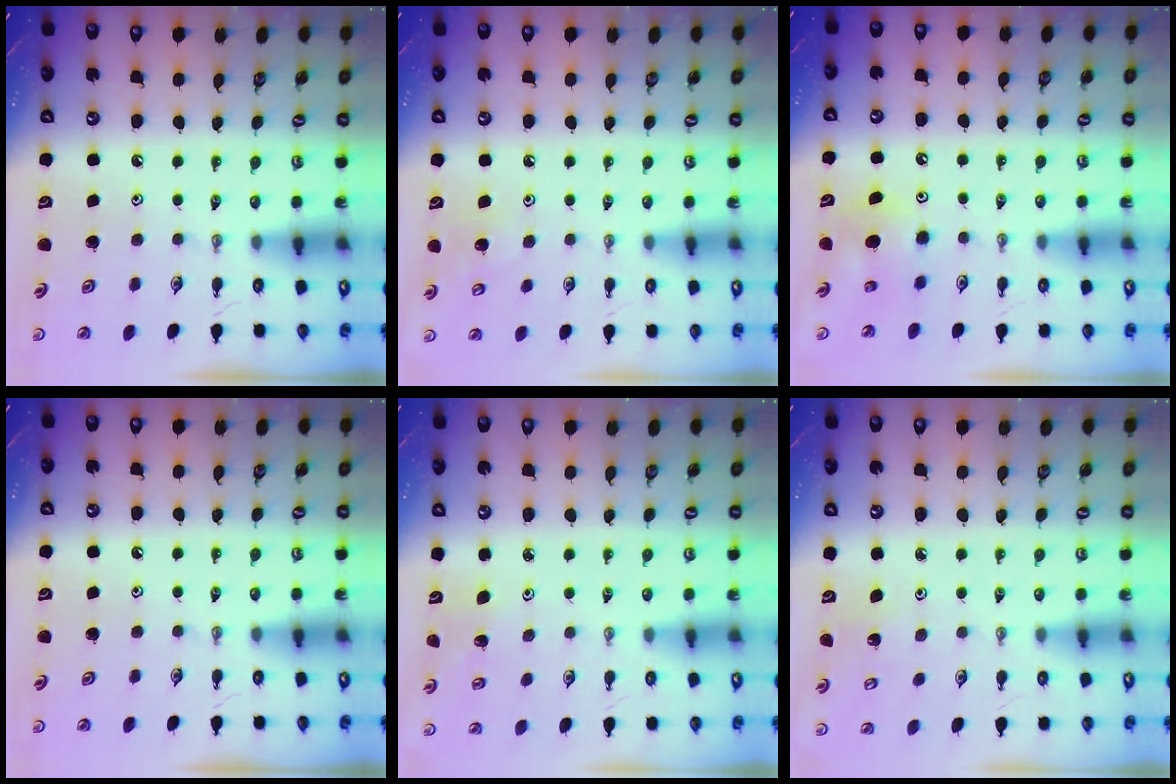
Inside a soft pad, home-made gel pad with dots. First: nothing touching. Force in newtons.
{"total": 7.0, "press": 7.0, "slide": 1.0}
{"total": 6.9, "press": 6.8, "slide": 1.3}
{"total": 0.0}
{"total": 2.4, "press": 2.2, "slide": 1.0}
{"total": 2.9, "press": 2.9, "slide": 0.2}